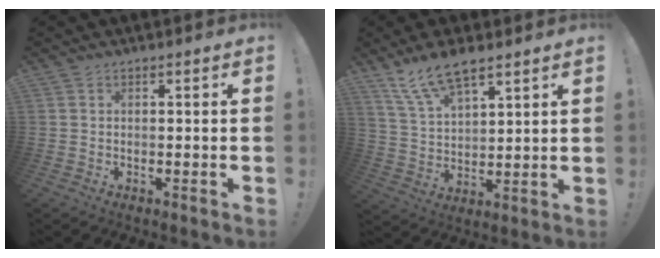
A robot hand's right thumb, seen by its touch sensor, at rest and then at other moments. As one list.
[{"total": 11.6, "force": [8.7, 4.2, 6.5], "torque": [-0.120, -0.043, 0.161]}]